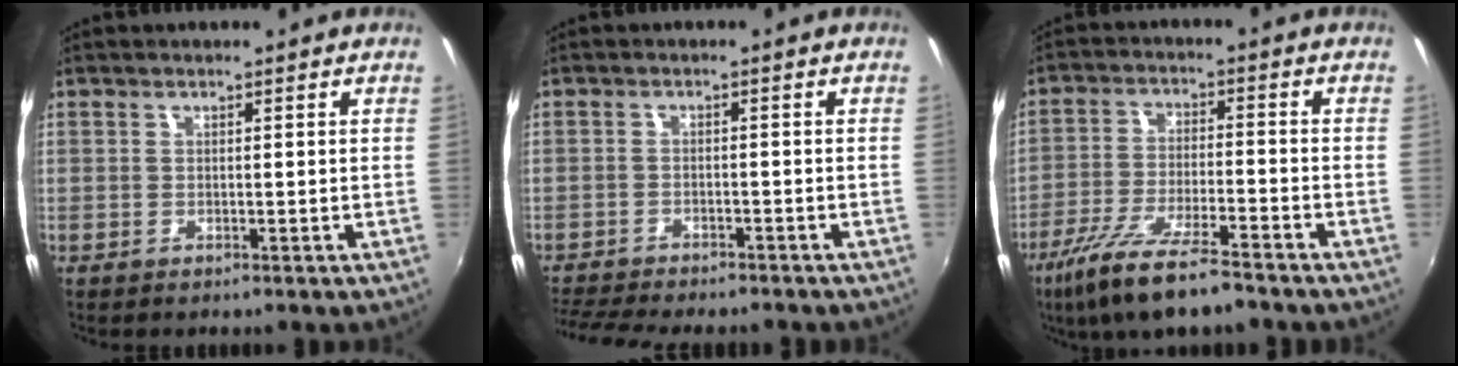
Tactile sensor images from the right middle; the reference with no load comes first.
{"total": 9.8, "force": [-8.9, 1.6, 3.7], "torque": [-0.098, -0.020, -0.142]}
{"total": 12.8, "force": [-9.6, 1.8, 8.3], "torque": [-0.174, -0.032, -0.171]}